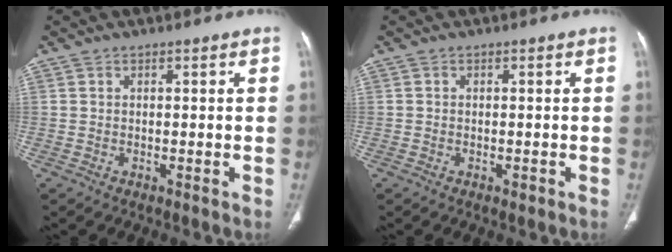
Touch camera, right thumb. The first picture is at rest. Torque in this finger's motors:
{"motor_torque": [0.56, -0.28, 0.11, -0.77, 0.04]}